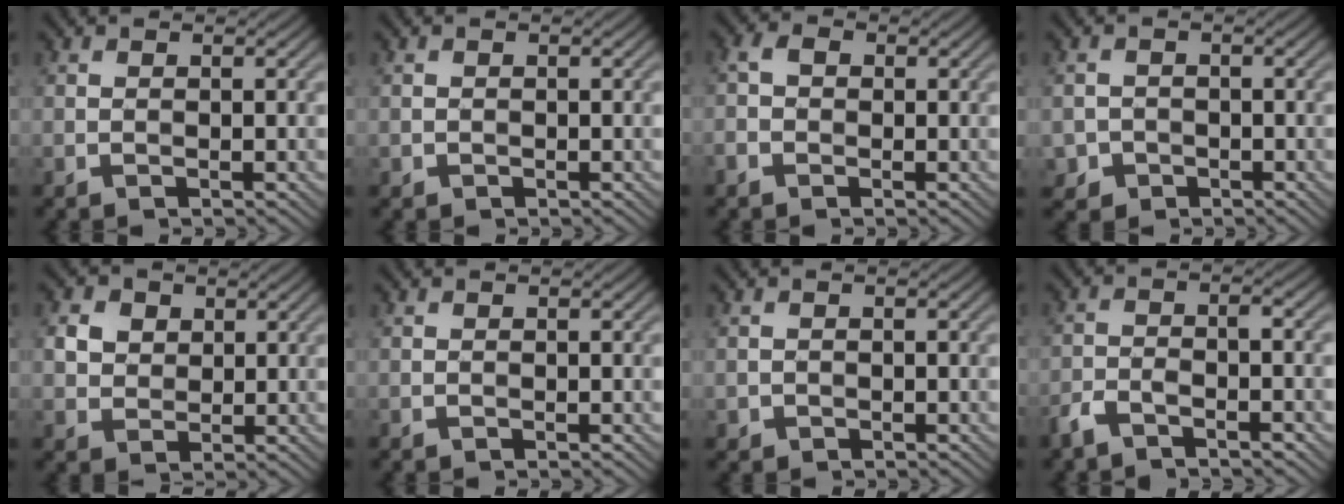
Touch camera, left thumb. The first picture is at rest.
{"total": 0.5, "force": [-0.2, 0.5, 0.1], "torque": [0.002, -0.004, -0.005]}
{"total": 2.1, "force": [-0.7, 1.7, 1.1], "torque": [-0.025, 0.004, -0.021]}
{"total": 2.3, "force": [-1.2, 1.9, 0.3], "torque": [-0.002, -0.005, -0.024]}
{"total": 3.8, "force": [1.3, 3.1, 1.6], "torque": [-0.044, 0.000, 0.023]}
{"total": 0.0}
{"total": 0.9, "force": [-0.4, 0.8, 0.2], "torque": [-0.001, -0.006, -0.008]}
{"total": 4.0, "force": [-2.9, 0.9, 2.6], "torque": [-0.055, -0.001, -0.066]}